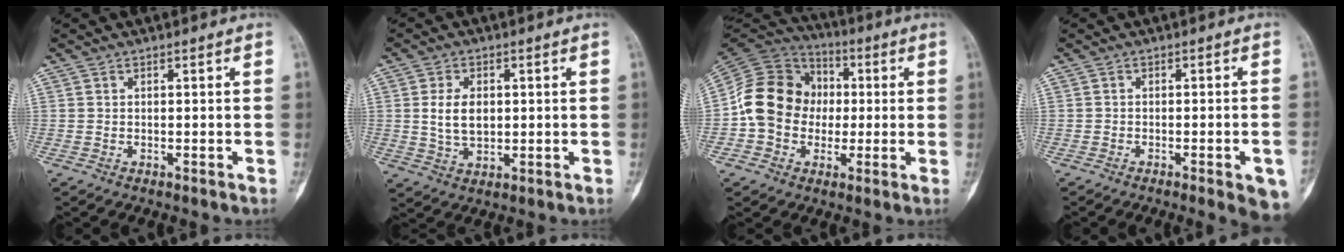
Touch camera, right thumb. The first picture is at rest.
{"total": 6.6, "force": [0.8, 4.2, 5.0], "torque": [-0.086, -0.005, 0.022]}
{"total": 15.0, "force": [-0.6, 13.0, 7.4], "torque": [-0.113, 0.030, -0.018]}
{"total": 7.4, "force": [-3.7, 1.5, 6.3], "torque": [-0.066, 0.007, -0.044]}